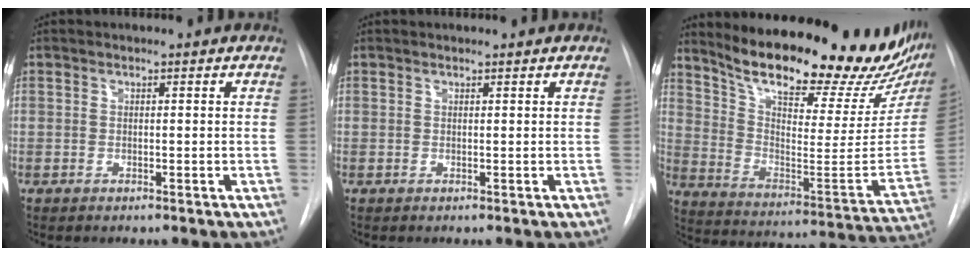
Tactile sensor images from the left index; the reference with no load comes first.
{"total": 1.0, "force": [1.0, 0.0, 0.1], "torque": [-0.007, 0.006, 0.015]}
{"total": 29.1, "force": [24.3, 7.3, 14.4], "torque": [-0.226, -0.066, 0.330]}